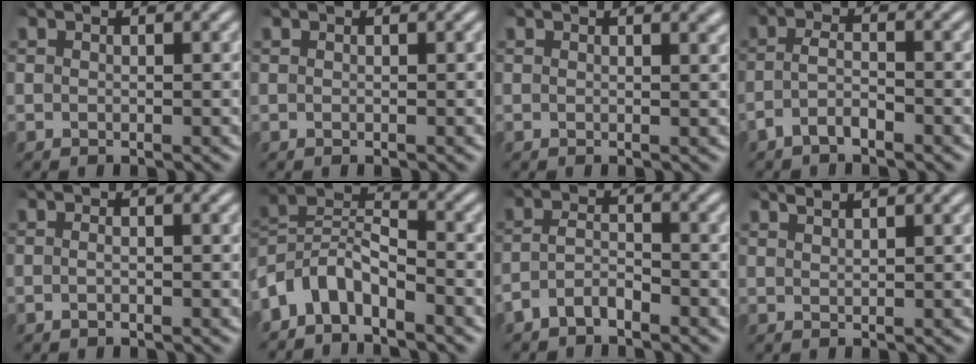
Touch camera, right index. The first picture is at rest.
{"total": 0.0}
{"total": 0.7, "force": [0.7, 0.0, 0.3], "torque": [-0.002, -0.001, 0.007]}
{"total": 2.7, "force": [-2.1, 0.8, 1.5], "torque": [-0.032, -0.013, -0.033]}
{"total": 0.9, "force": [-0.7, 0.3, 0.6], "torque": [-0.017, -0.006, -0.012]}
{"total": 7.3, "force": [-2.5, 5.6, 3.8], "torque": [-0.093, -0.022, -0.048]}
{"total": 3.1, "force": [-2.6, 1.1, 1.3], "torque": [-0.023, -0.013, -0.040]}
{"total": 1.5, "force": [1.3, -0.7, 0.1], "torque": [0.004, -0.001, 0.028]}